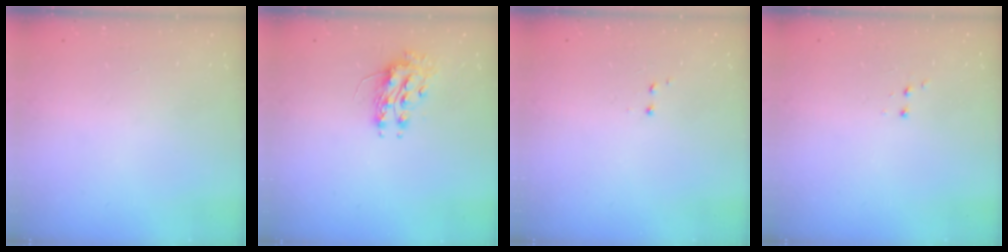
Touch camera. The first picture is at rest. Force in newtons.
{"total": 8.5, "press": 8.5, "slide": 0.6}
{"total": 1.2, "press": 1.0, "slide": 0.6}
{"total": 2.8, "press": 2.8, "slide": 0.6}